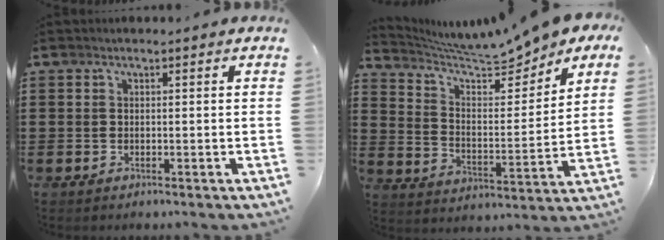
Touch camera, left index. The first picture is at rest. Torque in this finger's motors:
{"motor_torque": [1.07, -1.06, 0.86, 0.21]}